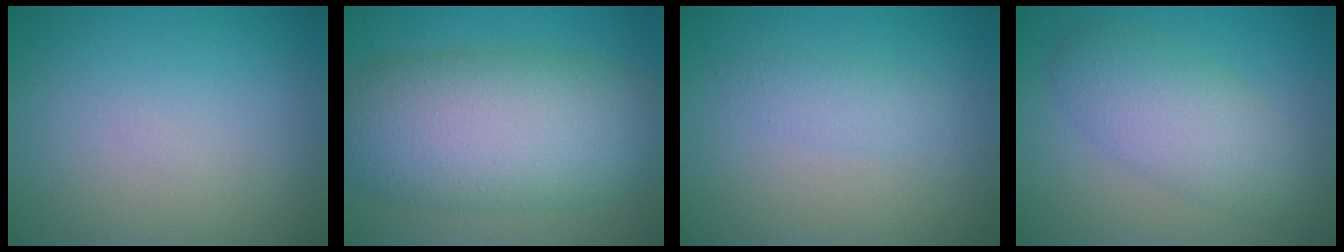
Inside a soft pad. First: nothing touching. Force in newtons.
{"total": 12.0, "press": 12.0, "slide": 0.3}
{"total": 1.5, "press": 1.5, "slide": 0.1}
{"total": 4.8, "press": 4.8, "slide": 0.3}